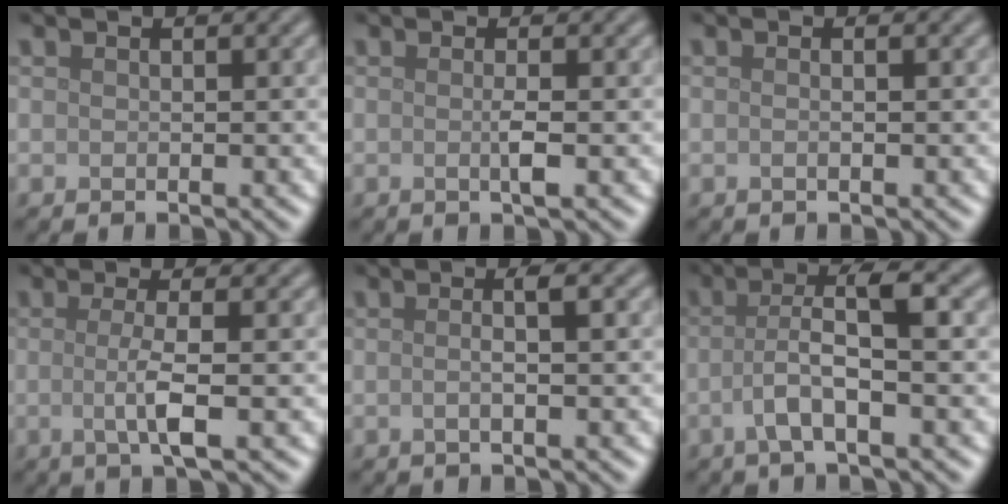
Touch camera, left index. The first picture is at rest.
{"total": 1.5, "force": [-0.1, 0.2, 1.4], "torque": [-0.029, -0.004, -0.004]}
{"total": 1.3, "force": [0.3, 0.5, 1.1], "torque": [-0.006, -0.014, -0.010]}
{"total": 3.3, "force": [-0.3, 0.7, 3.3], "torque": [-0.059, -0.009, -0.007]}
{"total": 2.3, "force": [0.1, 0.6, 2.2], "torque": [-0.028, -0.002, -0.006]}
{"total": 4.7, "force": [-0.5, 0.9, 4.6], "torque": [-0.087, 0.014, -0.017]}